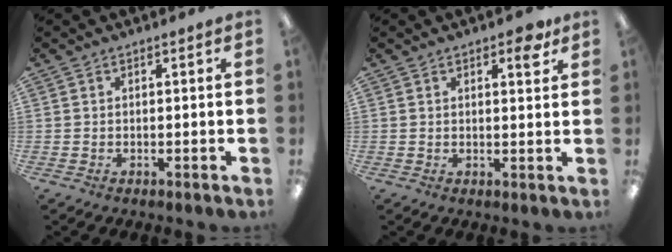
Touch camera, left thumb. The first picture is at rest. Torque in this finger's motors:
{"motor_torque": [0.09, 0.19, -0.08, -0.03, 0.04]}